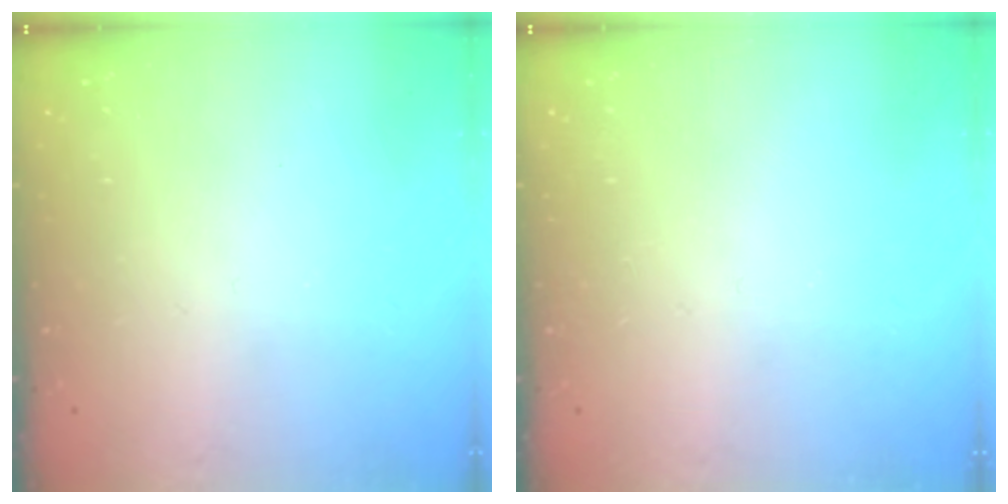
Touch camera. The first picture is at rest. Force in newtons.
{"total": 0.0}